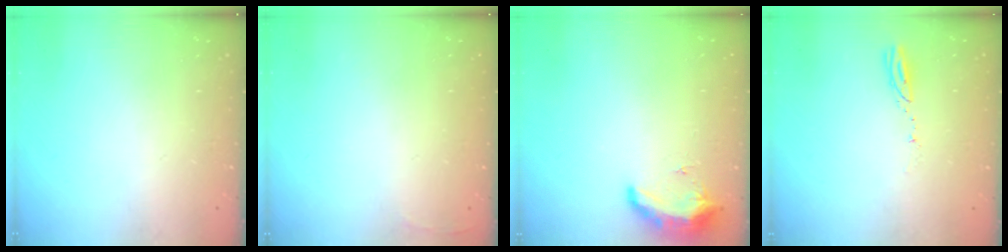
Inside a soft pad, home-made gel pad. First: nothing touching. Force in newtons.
{"total": 2.5, "press": 2.4, "slide": 0.9}
{"total": 8.8, "press": 8.8, "slide": 0.7}
{"total": 3.1, "press": 3.1, "slide": 0.3}